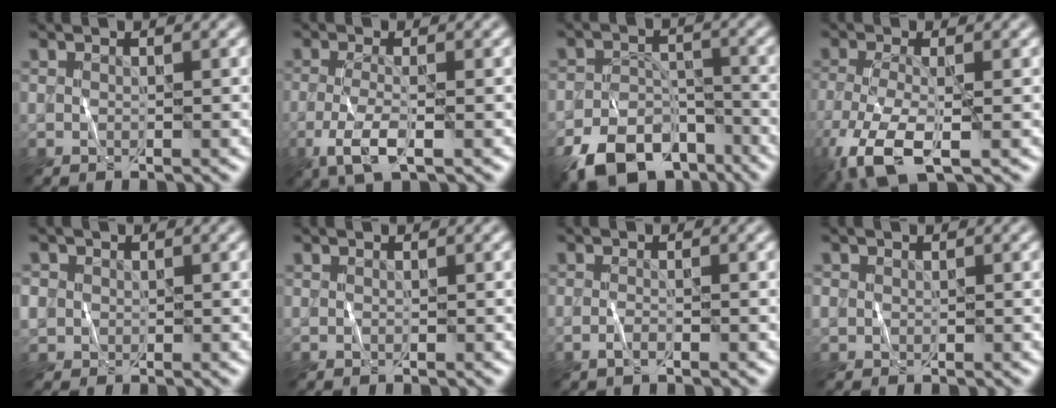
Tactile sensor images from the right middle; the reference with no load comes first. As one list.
[{"total": 3.6, "force": [-1.4, 1.0, 3.2], "torque": [-0.069, -0.004, -0.031]}, {"total": 8.6, "force": [-5.7, 4.8, 4.2], "torque": [-0.072, -0.016, -0.100]}, {"total": 6.2, "force": [-3.1, 2.1, 5.0], "torque": [-0.116, -0.013, -0.069]}, {"total": 2.3, "force": [0.3, 2.2, 0.5], "torque": [-0.003, 0.010, -0.004]}, {"total": 0.0}, {"total": 1.1, "force": [-0.7, 0.3, 0.9], "torque": [-0.018, 0.001, -0.015]}, {"total": 0.8, "force": [0.0, 0.8, 0.1], "torque": [0.005, -0.002, -0.005]}]